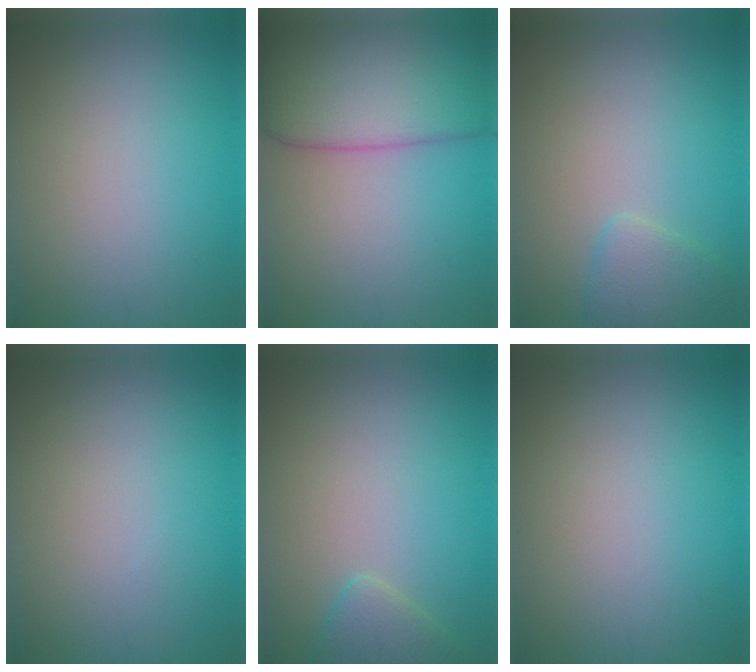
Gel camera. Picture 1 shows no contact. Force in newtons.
{"total": 8.7, "press": 8.6, "slide": 0.6}
{"total": 2.3, "press": 2.3, "slide": 0.2}
{"total": 0.0}
{"total": 2.3, "press": 2.2, "slide": 0.2}
{"total": 0.0}